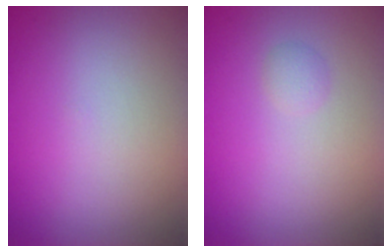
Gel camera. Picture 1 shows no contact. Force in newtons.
{"total": 0.9, "press": 0.9, "slide": 0.0}